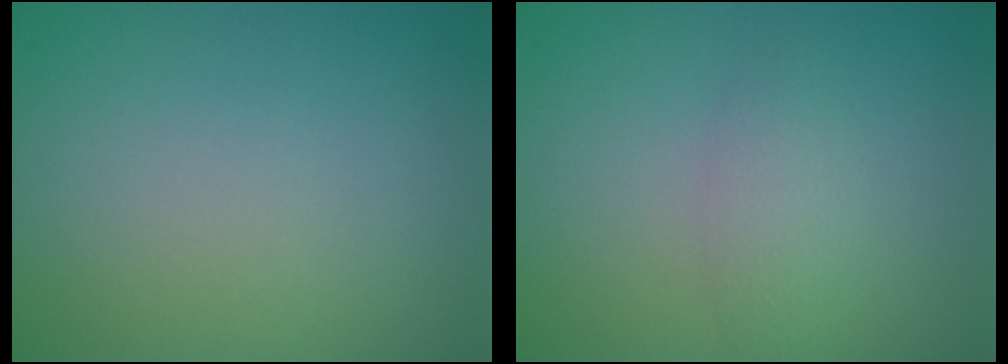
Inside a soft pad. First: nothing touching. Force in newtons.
{"total": 1.9, "press": 1.9, "slide": 0.1}